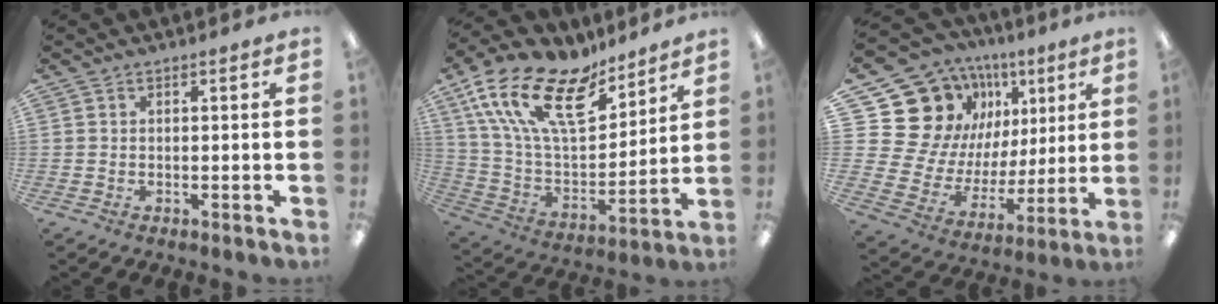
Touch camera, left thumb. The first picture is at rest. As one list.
[{"total": 22.6, "force": [13.5, 10.6, 14.7], "torque": [-0.293, -0.076, 0.242]}, {"total": 20.4, "force": [9.4, 16.5, 7.6], "torque": [-0.151, -0.067, 0.206]}]